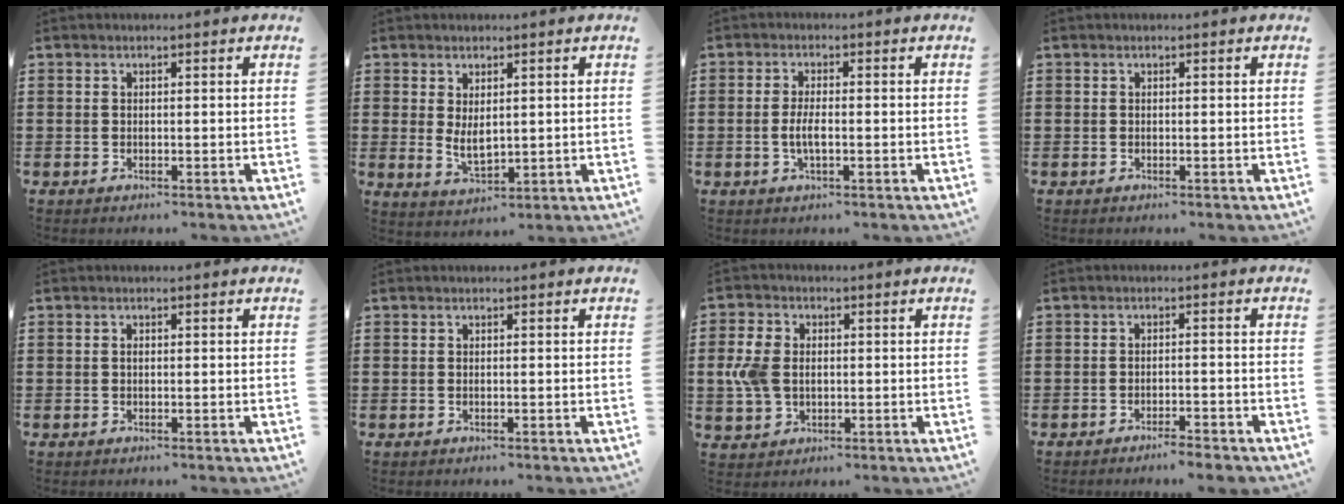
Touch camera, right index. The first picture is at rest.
{"total": 3.5, "force": [0.7, 1.7, 3.0], "torque": [-0.050, 0.001, 0.012]}
{"total": 3.1, "force": [-0.6, 0.9, 2.9], "torque": [-0.064, -0.003, -0.016]}
{"total": 0.0}
{"total": 0.5, "force": [0.0, 0.3, 0.4], "torque": [-0.011, -0.002, 0.001]}
{"total": 0.0}
{"total": 5.9, "force": [0.0, 4.3, 4.0], "torque": [-0.121, 0.002, -0.010]}
{"total": 2.3, "force": [-2.2, -0.1, 0.8], "torque": [-0.014, 0.000, -0.043]}